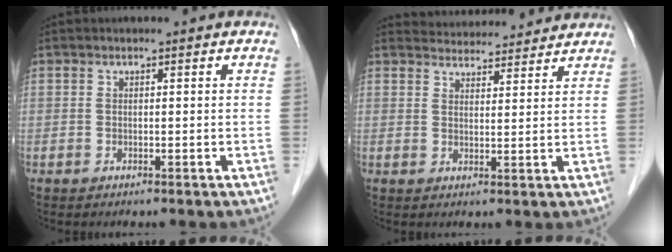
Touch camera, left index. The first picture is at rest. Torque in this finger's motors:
{"motor_torque": [0.07, -0.30, -0.03, -0.01]}